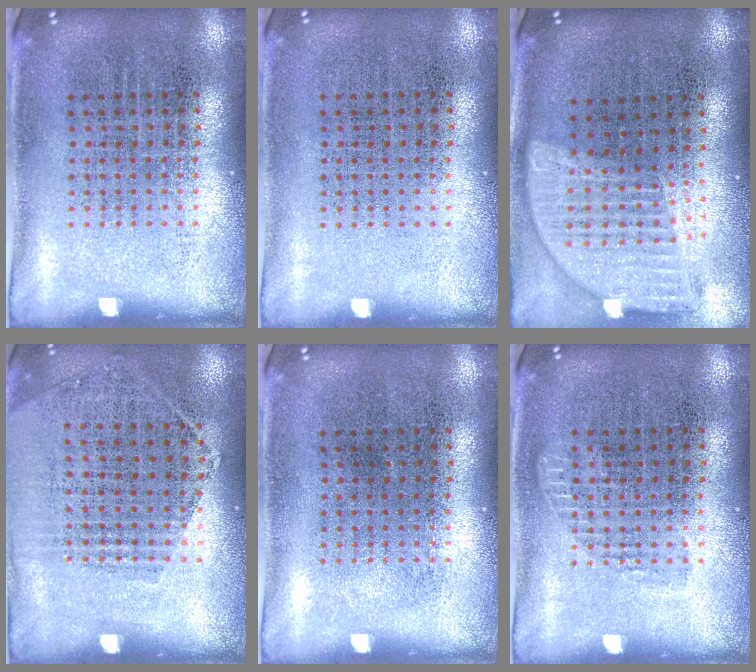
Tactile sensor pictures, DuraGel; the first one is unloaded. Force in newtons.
{"total": 0.0}
{"total": 1.7, "press": 1.4, "slide": 1.0}
{"total": 1.0, "press": 0.9, "slide": 0.5}
{"total": 0.0}
{"total": 0.8, "press": 0.8, "slide": 0.2}